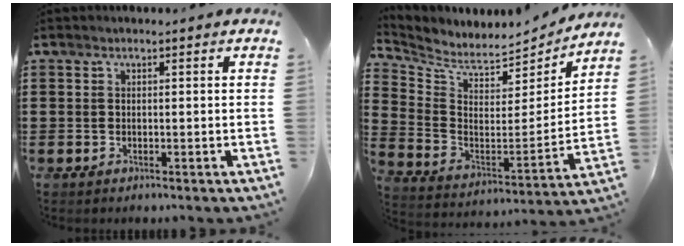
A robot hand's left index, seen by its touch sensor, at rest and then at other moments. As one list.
[{"total": 5.4, "force": [5.1, 1.4, 1.0], "torque": [-0.053, -0.052, 0.086]}]